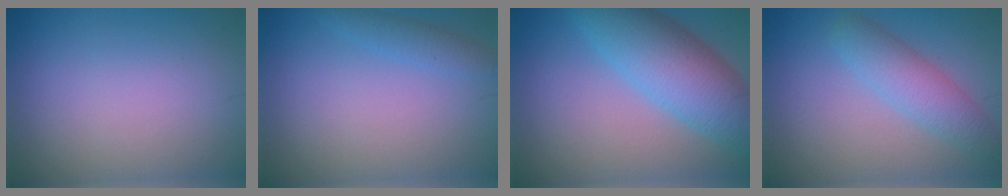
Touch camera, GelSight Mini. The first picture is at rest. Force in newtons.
{"total": 1.6, "press": 1.6, "slide": 0.1}
{"total": 8.1, "press": 8.0, "slide": 0.4}
{"total": 3.7, "press": 3.7, "slide": 0.2}